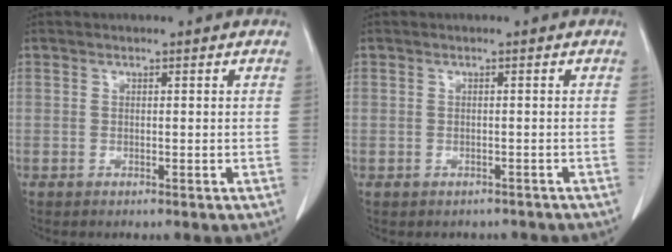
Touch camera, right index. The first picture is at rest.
{"total": 2.6, "force": [-2.0, 1.7, 0.0], "torque": [-0.003, 0.005, -0.028]}